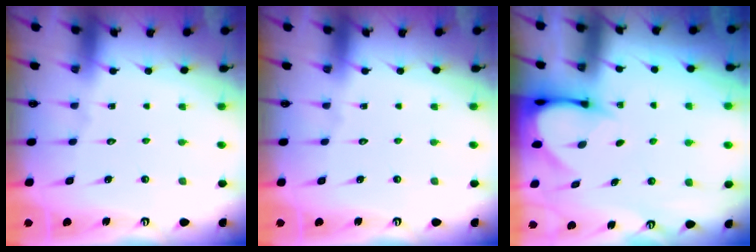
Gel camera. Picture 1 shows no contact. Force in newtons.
{"total": 0.0}
{"total": 4.7, "press": 4.7, "slide": 0.6}